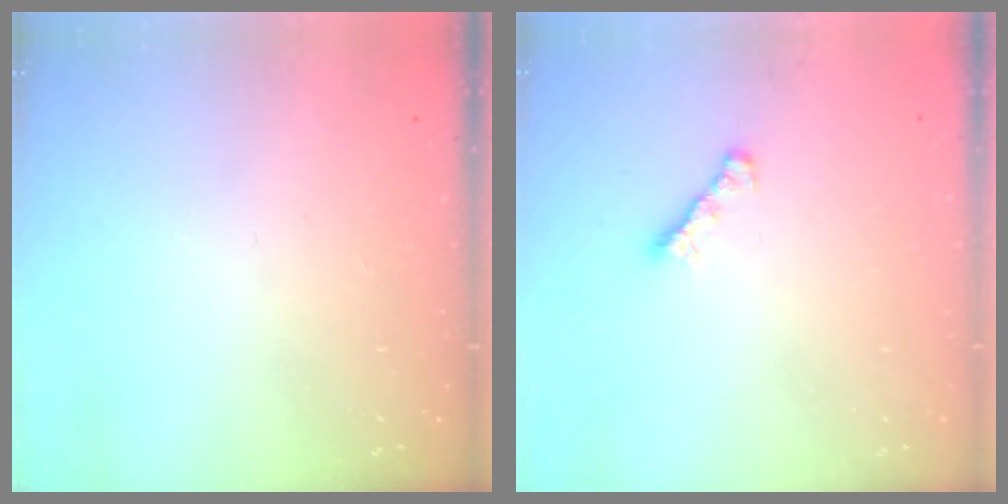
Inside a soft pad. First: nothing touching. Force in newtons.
{"total": 1.6, "press": 1.4, "slide": 0.6}